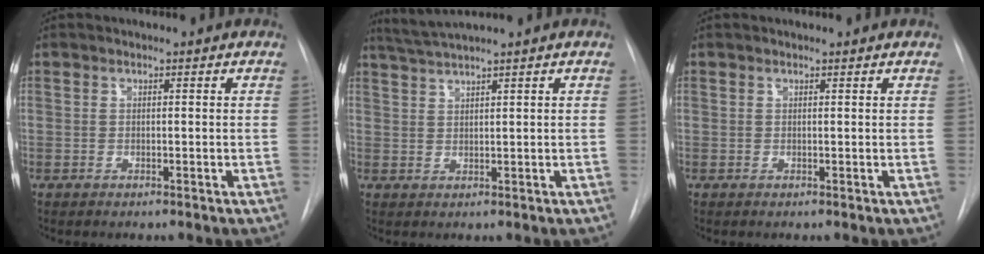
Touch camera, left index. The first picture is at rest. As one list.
[{"total": 3.8, "force": [3.3, -1.4, 1.1], "torque": [-0.031, 0.003, 0.072]}, {"total": 2.2, "force": [2.1, 0.2, 0.4], "torque": [-0.008, 0.019, 0.028]}]